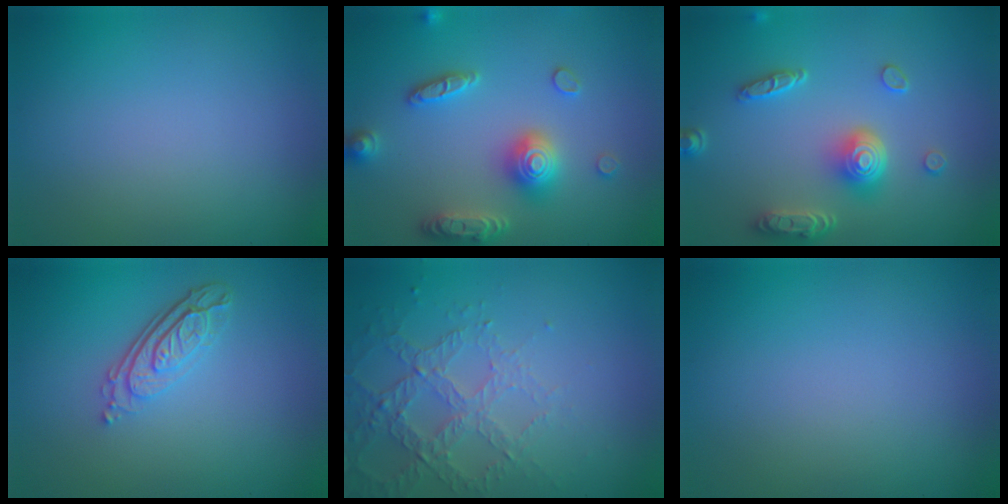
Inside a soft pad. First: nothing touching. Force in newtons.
{"total": 5.1, "press": 5.1, "slide": 0.8}
{"total": 5.1, "press": 4.0, "slide": 3.1}
{"total": 3.7, "press": 2.7, "slide": 2.5}
{"total": 3.4, "press": 3.3, "slide": 0.8}
{"total": 0.0}